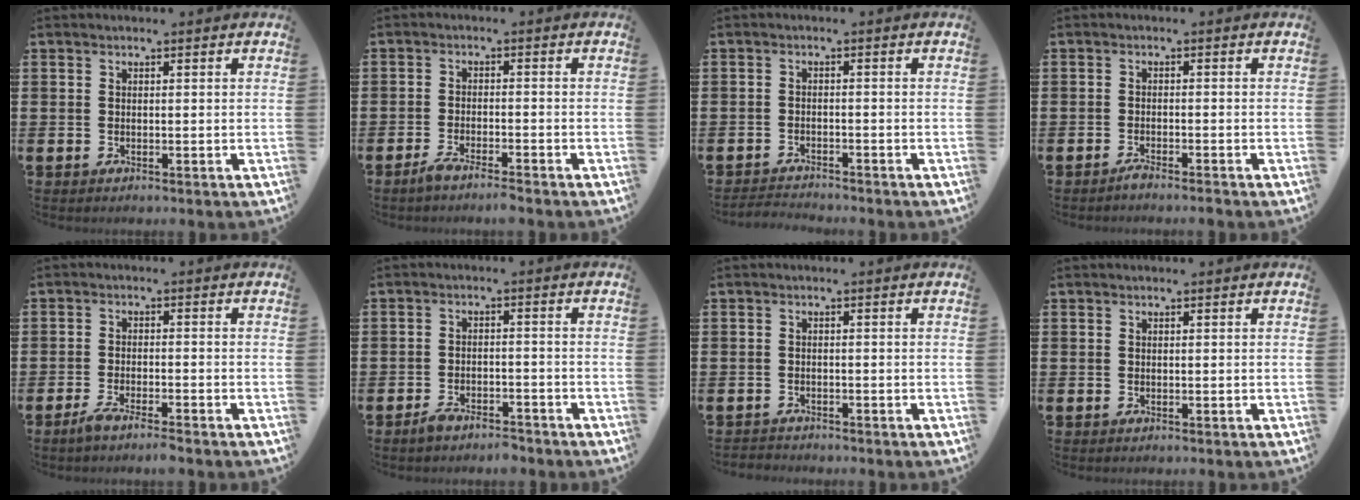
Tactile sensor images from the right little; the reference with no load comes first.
{"total": 2.5, "force": [-2.1, 0.1, 1.4], "torque": [-0.031, 0.003, -0.041]}
{"total": 1.9, "force": [-1.9, -0.1, 0.0], "torque": [-0.004, 0.002, -0.039]}
{"total": 1.3, "force": [-1.2, -0.1, 0.6], "torque": [-0.011, 0.000, -0.022]}
{"total": 2.7, "force": [-2.1, 0.1, 1.7], "torque": [-0.028, 0.004, -0.038]}
{"total": 3.0, "force": [-2.7, 0.8, 1.0], "torque": [-0.019, 0.010, -0.054]}
{"total": 1.0, "force": [-0.9, 0.1, -0.1], "torque": [0.000, 0.002, -0.020]}
{"total": 0.0}